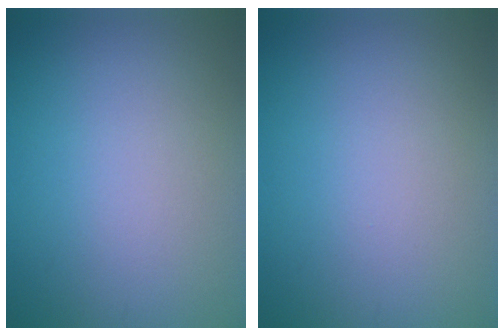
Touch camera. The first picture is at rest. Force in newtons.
{"total": 0.0}